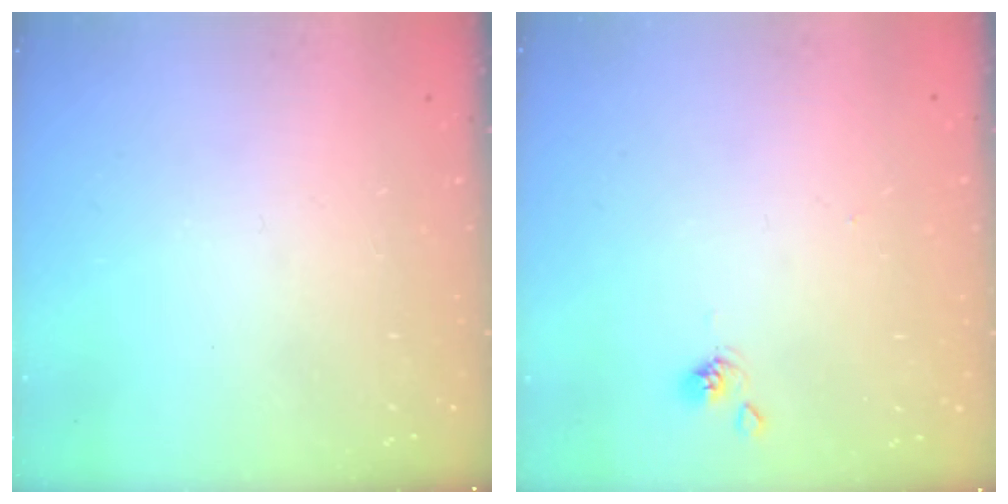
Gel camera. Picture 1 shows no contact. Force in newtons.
{"total": 2.4, "press": 2.4, "slide": 0.2}